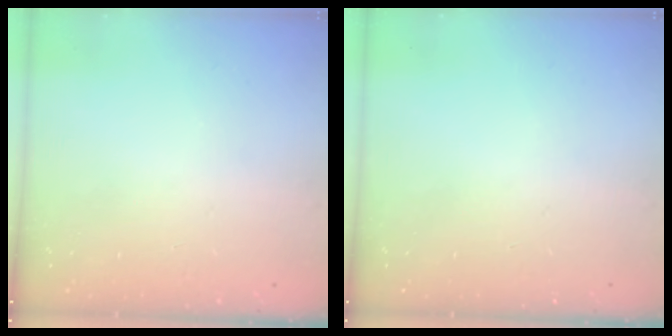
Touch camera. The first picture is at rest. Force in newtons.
{"total": 0.0}